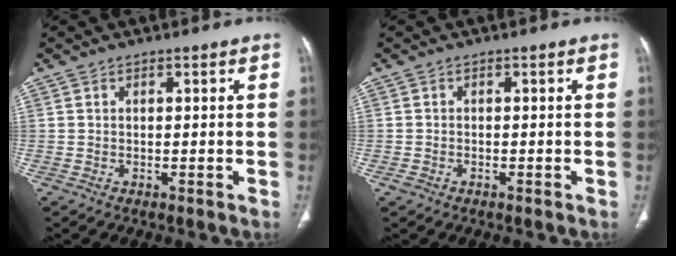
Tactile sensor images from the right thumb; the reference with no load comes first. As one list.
[{"total": 1.1, "force": [-0.7, 0.7, 0.4], "torque": [-0.013, 0.003, -0.014]}]